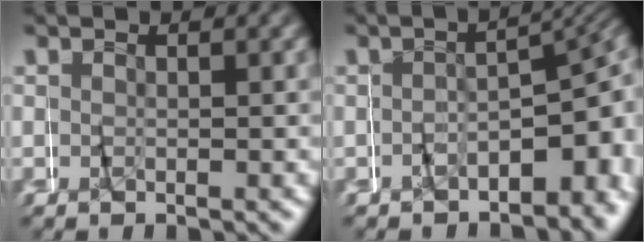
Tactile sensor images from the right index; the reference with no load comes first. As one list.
[{"total": 4.7, "force": [-2.6, 1.9, 3.4], "torque": [-0.032, 0.012, -0.047]}]